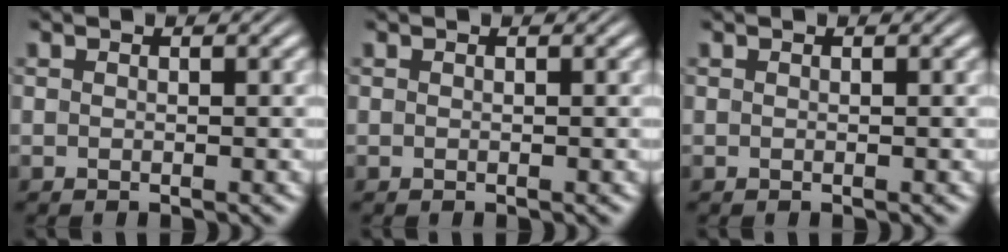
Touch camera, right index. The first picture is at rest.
{"total": 0.0}
{"total": 0.0}